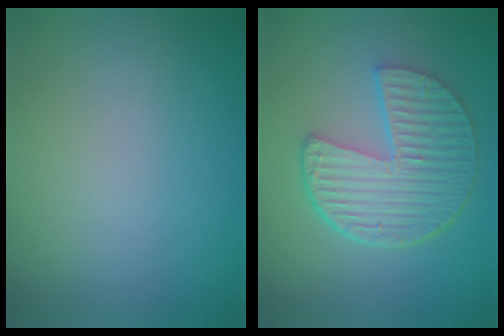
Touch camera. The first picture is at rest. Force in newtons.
{"total": 6.6, "press": 4.9, "slide": 4.4}